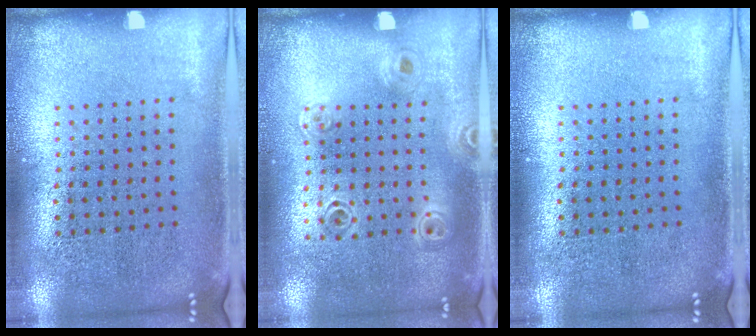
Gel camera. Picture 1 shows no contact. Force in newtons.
{"total": 1.1, "press": 1.1, "slide": 0.2}
{"total": 0.0}